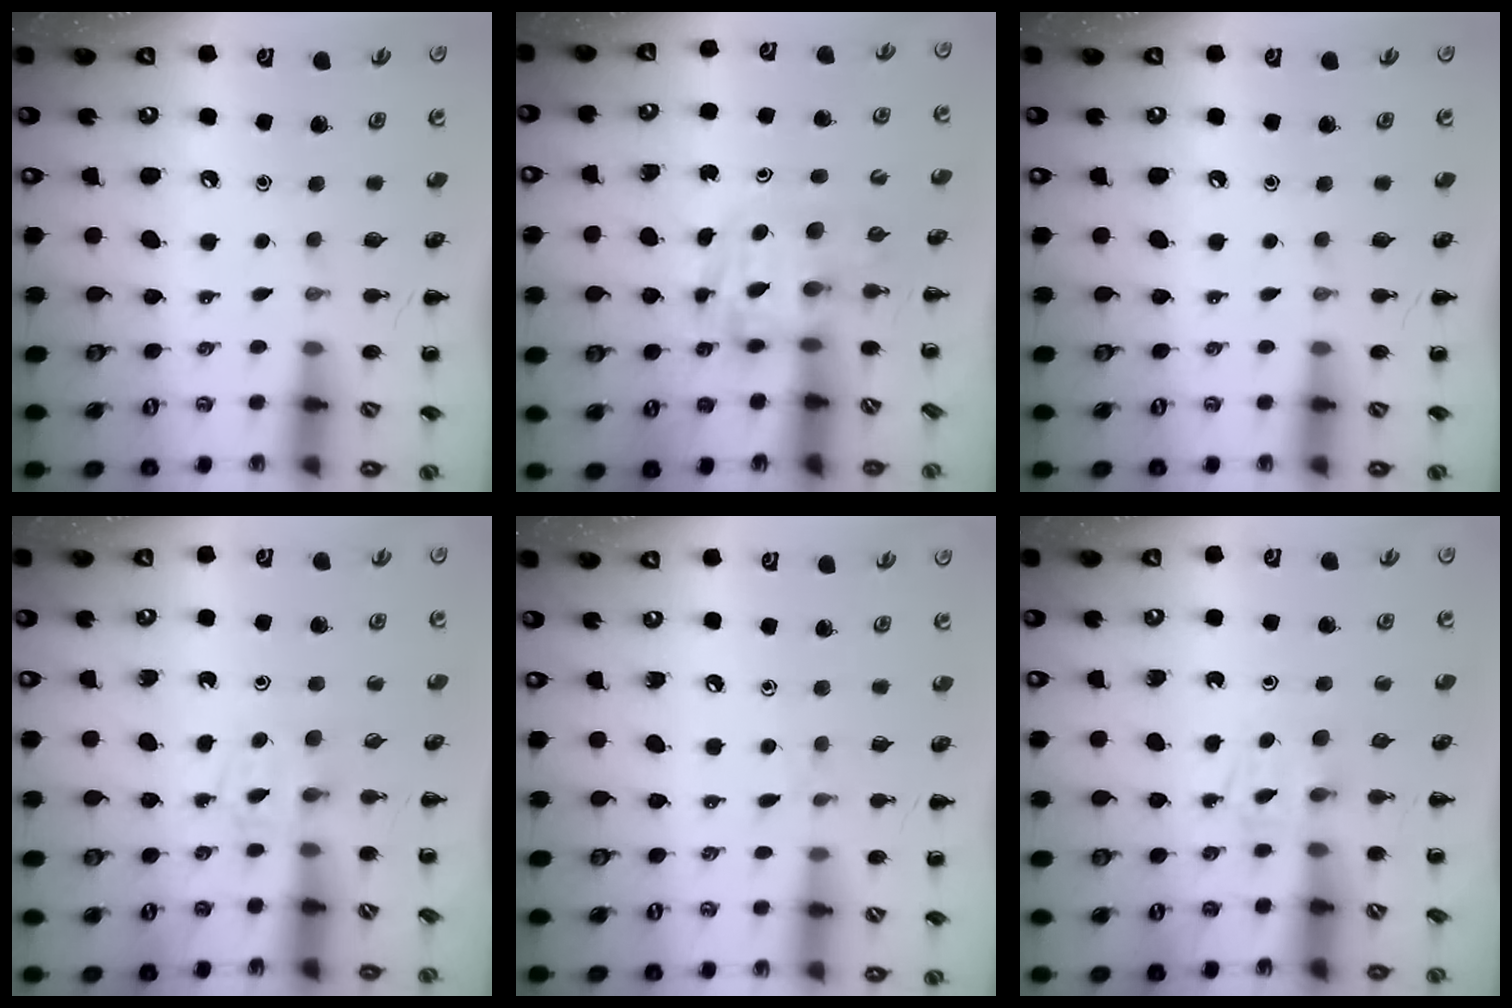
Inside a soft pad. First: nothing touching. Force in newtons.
{"total": 3.5, "press": 3.5, "slide": 0.6}
{"total": 0.0}
{"total": 2.3, "press": 2.0, "slide": 1.0}
{"total": 4.7, "press": 4.4, "slide": 1.6}
{"total": 2.4, "press": 2.1, "slide": 1.1}